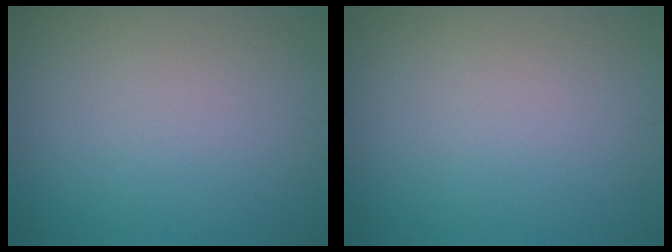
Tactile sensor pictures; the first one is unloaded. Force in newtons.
{"total": 0.0}